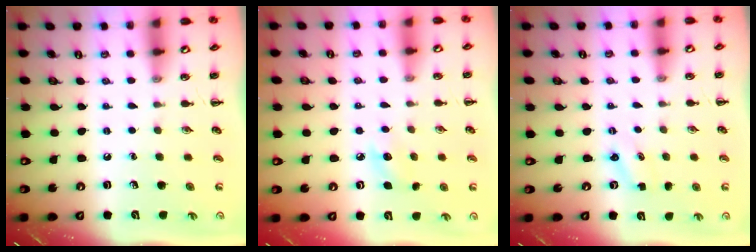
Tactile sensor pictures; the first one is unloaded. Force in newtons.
{"total": 7.3, "press": 7.1, "slide": 1.7}
{"total": 1.8, "press": 1.7, "slide": 0.5}